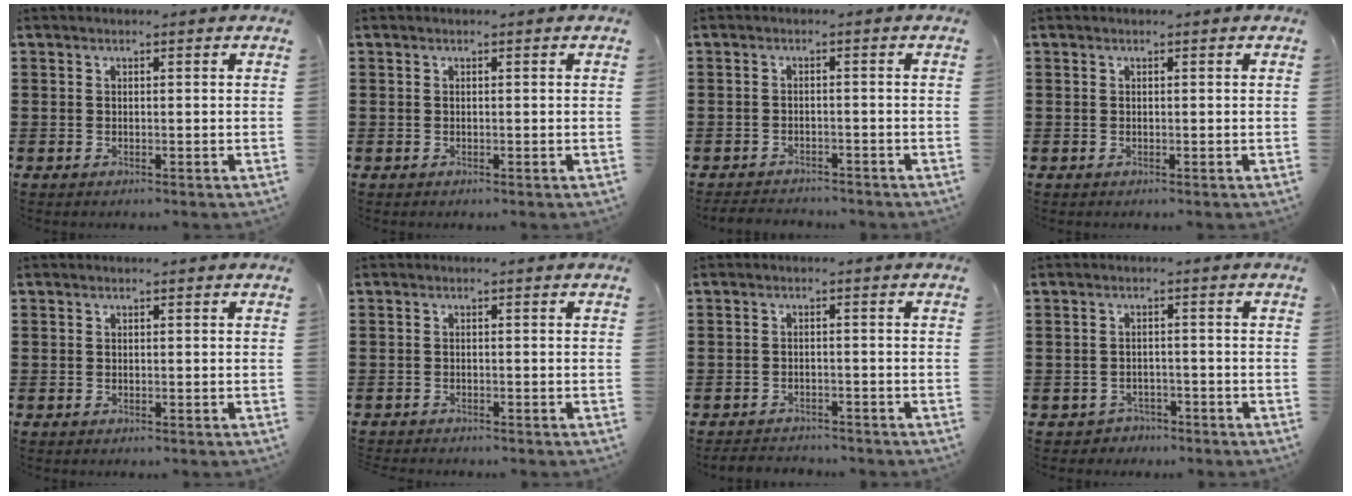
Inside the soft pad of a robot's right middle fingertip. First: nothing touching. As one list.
[{"total": 0.0}, {"total": 2.4, "force": [-2.3, 0.3, -0.1], "torque": [-0.005, -0.003, -0.052]}, {"total": 0.0}, {"total": 0.0}, {"total": 0.8, "force": [-0.8, 0.1, 0.0], "torque": [-0.001, 0.001, -0.018]}, {"total": 2.3, "force": [-2.3, 0.4, -0.2], "torque": [-0.005, -0.002, -0.051]}, {"total": 1.6, "force": [-1.4, 0.7, -0.2], "torque": [-0.005, 0.001, -0.034]}]